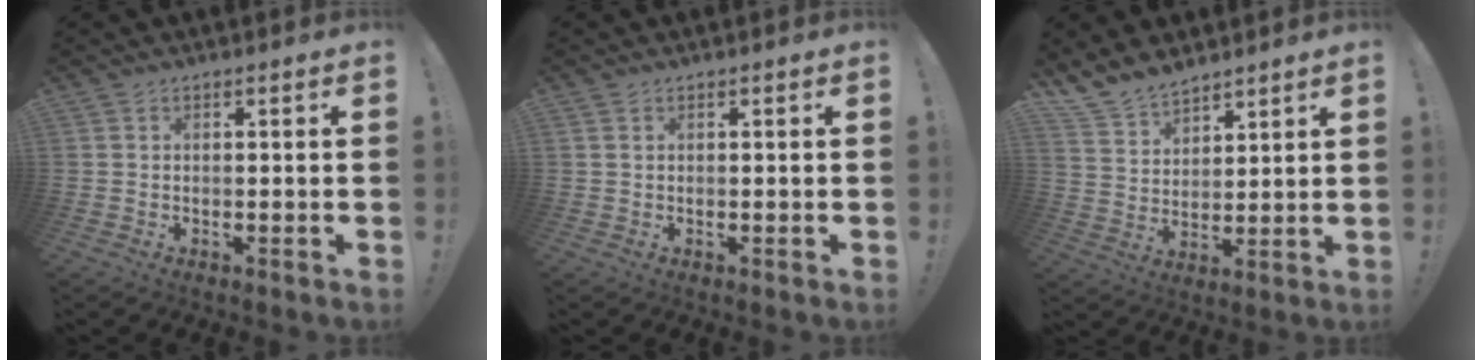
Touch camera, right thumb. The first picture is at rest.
{"total": 0.6, "force": [0.3, 0.4, 0.3], "torque": [-0.014, 0.003, 0.008]}
{"total": 9.2, "force": [8.1, 4.1, 1.5], "torque": [-0.042, -0.061, 0.160]}